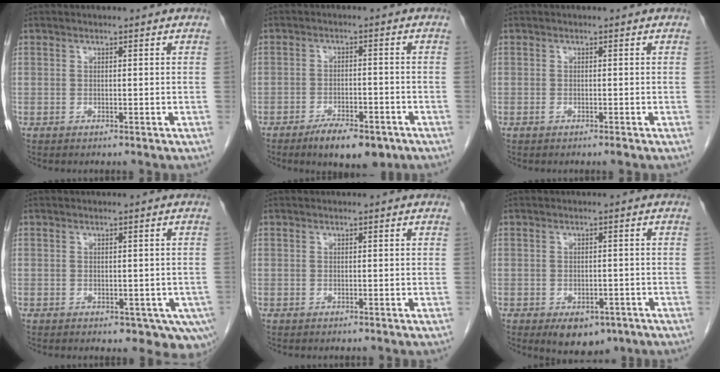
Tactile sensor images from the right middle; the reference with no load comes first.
{"total": 7.8, "force": [-5.4, 2.7, 4.9], "torque": [-0.071, -0.005, -0.081]}
{"total": 0.8, "force": [-0.6, 0.1, 0.5], "torque": [-0.010, -0.001, -0.008]}
{"total": 7.8, "force": [-3.7, 4.4, 5.2], "torque": [-0.043, -0.011, -0.044]}
{"total": 0.0}
{"total": 6.7, "force": [-4.2, 3.8, 3.5], "torque": [-0.039, 0.000, -0.051]}